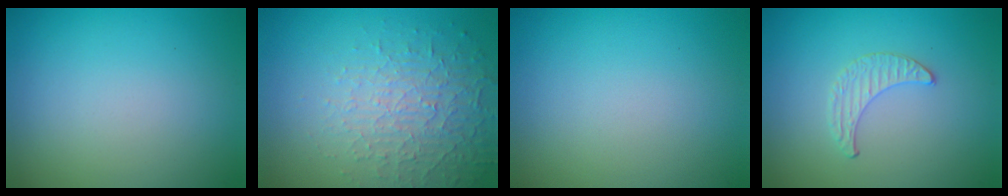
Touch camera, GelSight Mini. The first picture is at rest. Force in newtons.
{"total": 4.8, "press": 3.1, "slide": 3.6}
{"total": 0.0}
{"total": 0.8, "press": 0.8, "slide": 0.2}